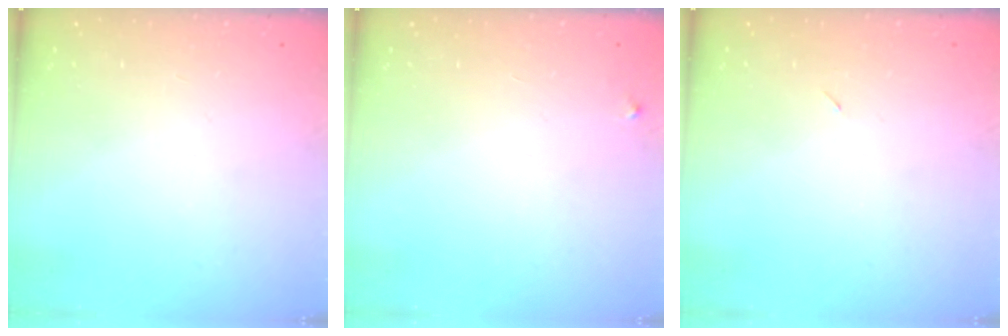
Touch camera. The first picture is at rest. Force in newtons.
{"total": 2.3, "press": 2.3, "slide": 0.2}
{"total": 2.3, "press": 1.9, "slide": 1.2}